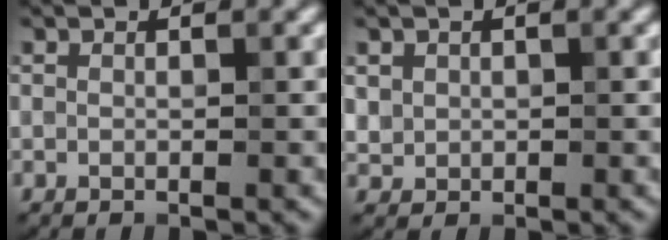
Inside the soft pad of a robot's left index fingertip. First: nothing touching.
{"total": 1.2, "force": [0.4, 1.1, 0.2], "torque": [-0.002, -0.005, 0.011]}